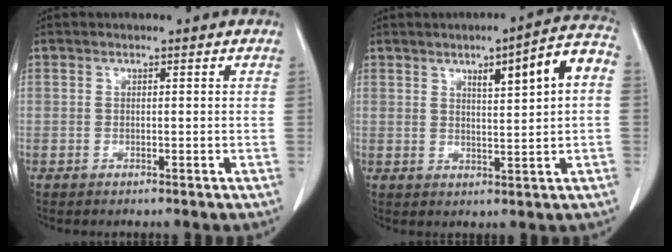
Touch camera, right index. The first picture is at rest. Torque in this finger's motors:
{"motor_torque": [0.82, 0.40, 0.17, 0.04]}